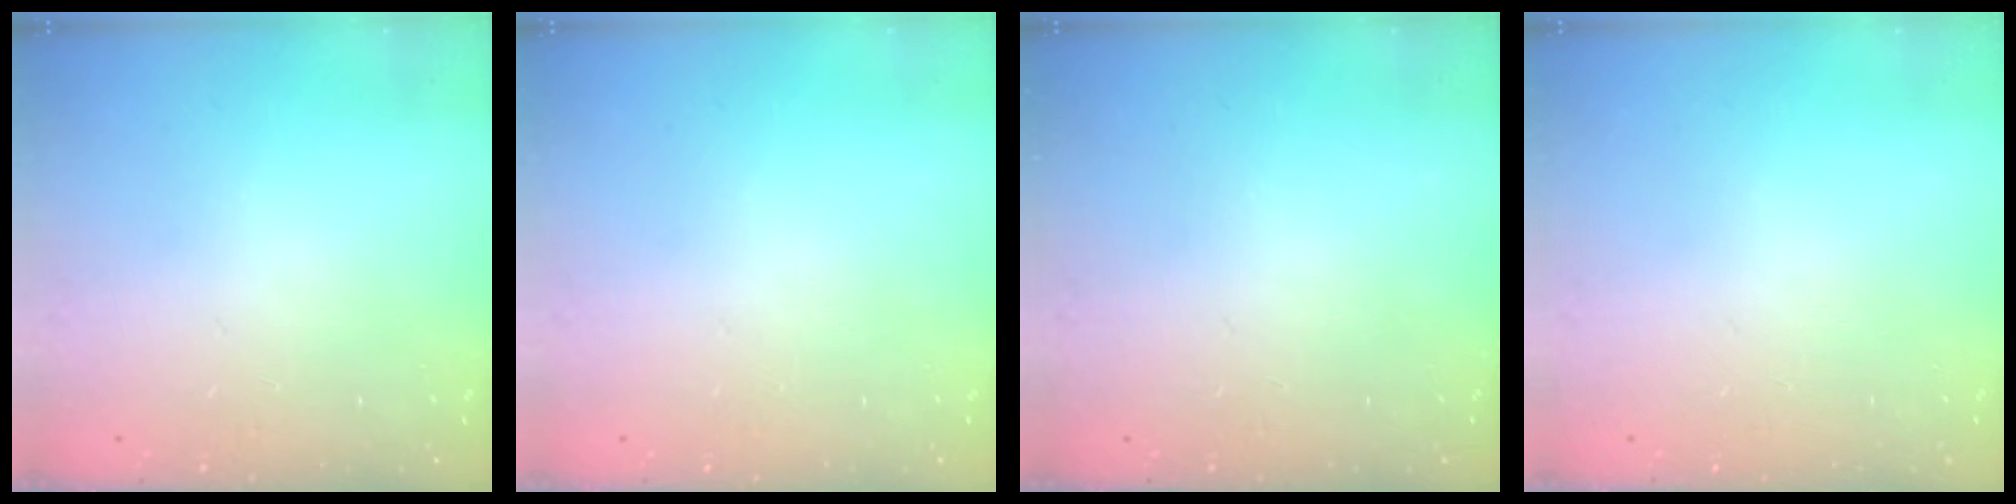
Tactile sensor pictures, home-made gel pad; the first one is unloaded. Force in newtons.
{"total": 0.0}
{"total": 0.0}
{"total": 0.0}